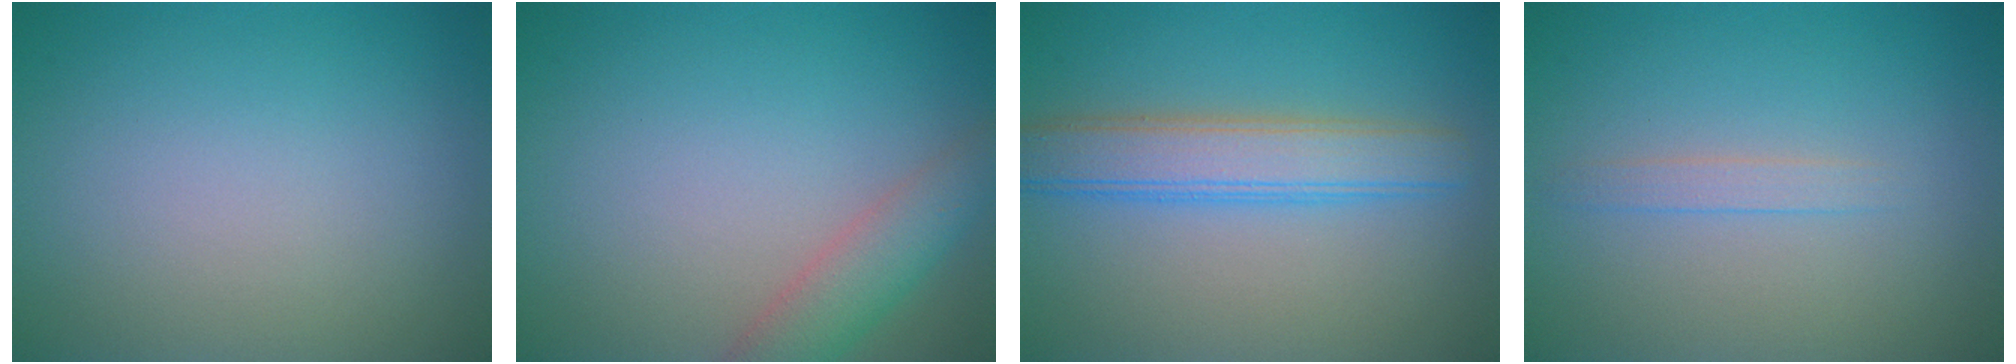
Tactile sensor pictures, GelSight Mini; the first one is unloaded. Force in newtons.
{"total": 3.4, "press": 3.4, "slide": 0.1}
{"total": 4.6, "press": 4.6, "slide": 0.1}
{"total": 1.2, "press": 1.2, "slide": 0.1}